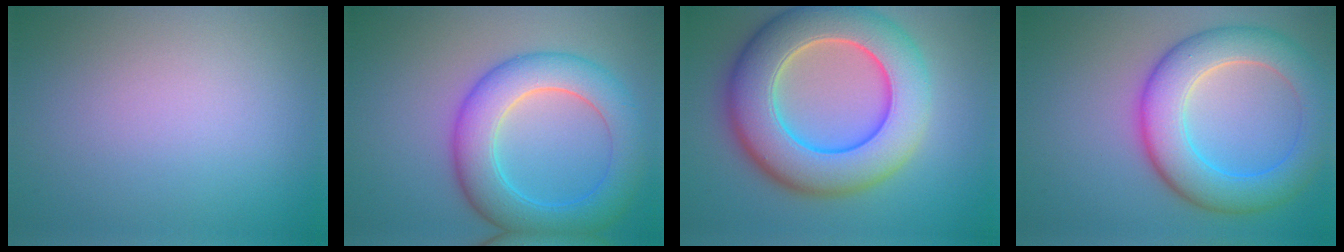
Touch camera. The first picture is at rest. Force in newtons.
{"total": 7.6, "press": 7.6, "slide": 0.3}
{"total": 11.7, "press": 11.7, "slide": 0.9}
{"total": 7.8, "press": 7.8, "slide": 0.3}